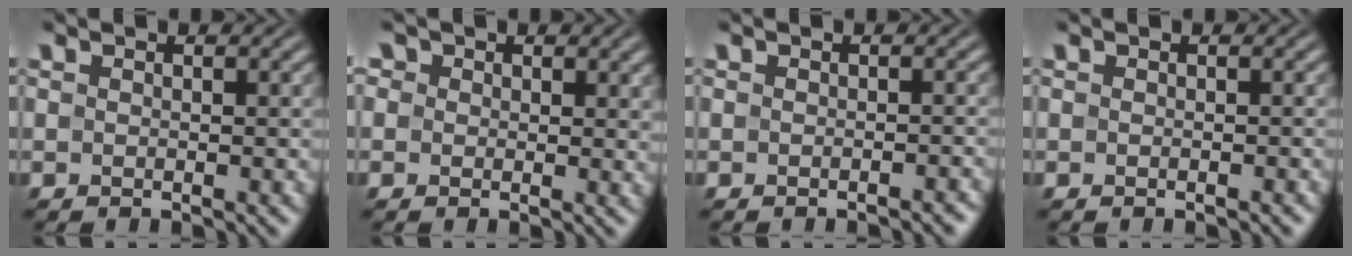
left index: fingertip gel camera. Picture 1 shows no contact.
{"total": 2.7, "force": [1.2, 2.2, 1.0], "torque": [-0.014, 0.003, 0.000]}
{"total": 1.3, "force": [-1.1, 0.2, 0.7], "torque": [-0.001, 0.004, -0.012]}
{"total": 0.6, "force": [-0.5, 0.0, 0.3], "torque": [-0.003, 0.001, -0.006]}